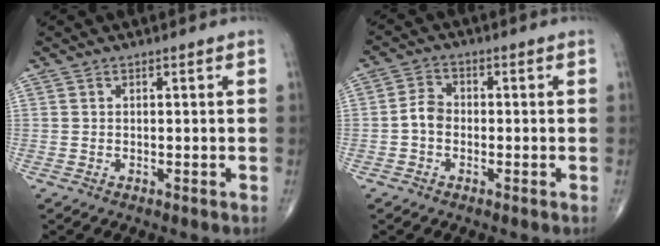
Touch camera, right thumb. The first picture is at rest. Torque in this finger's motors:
{"motor_torque": [0.04, -0.08, 0.63, 0.02, 0.00]}